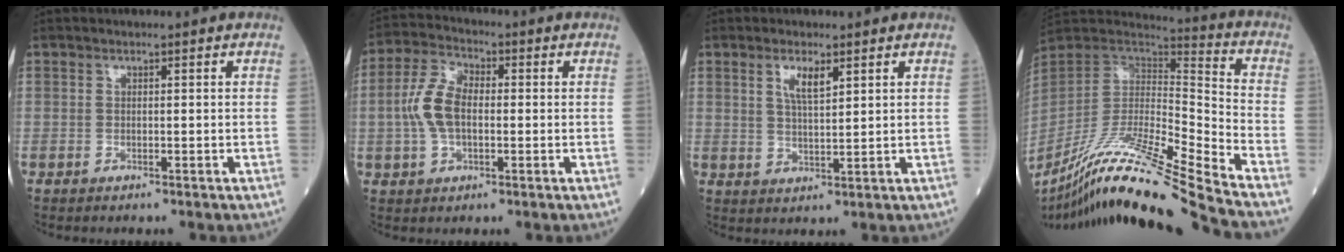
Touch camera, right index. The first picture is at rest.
{"total": 7.5, "force": [-0.3, 4.0, 6.3], "torque": [-0.146, 0.017, -0.010]}
{"total": 3.9, "force": [2.0, 0.8, 3.2], "torque": [-0.065, 0.001, 0.040]}
{"total": 23.7, "force": [-19.3, -1.8, 13.7], "torque": [-0.257, -0.035, -0.352]}